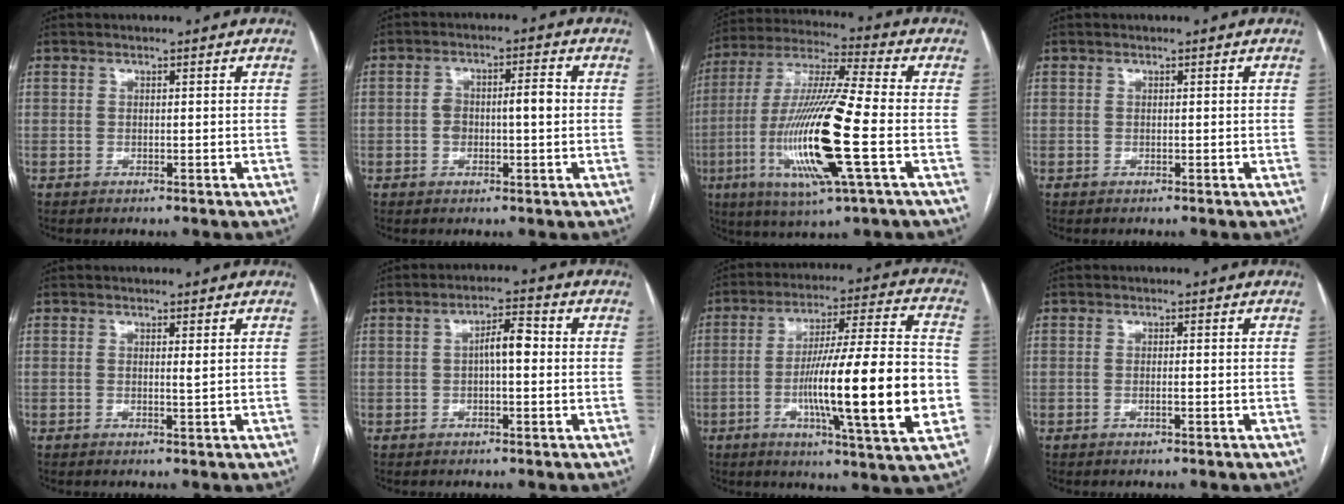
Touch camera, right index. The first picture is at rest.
{"total": 5.5, "force": [-0.1, 2.3, 5.1], "torque": [-0.093, 0.023, 0.001]}
{"total": 19.3, "force": [-4.7, 1.0, 18.7], "torque": [-0.388, -0.019, -0.089]}
{"total": 0.0}
{"total": 0.7, "force": [0.3, 0.0, 0.7], "torque": [-0.012, -0.002, 0.004]}
{"total": 4.5, "force": [0.3, 1.4, 4.3], "torque": [-0.073, 0.018, 0.002]}
{"total": 21.6, "force": [-4.3, 1.0, 21.1], "torque": [-0.315, -0.001, -0.066]}
{"total": 1.0, "force": [-0.3, 0.1, 0.9], "torque": [-0.018, 0.000, -0.004]}